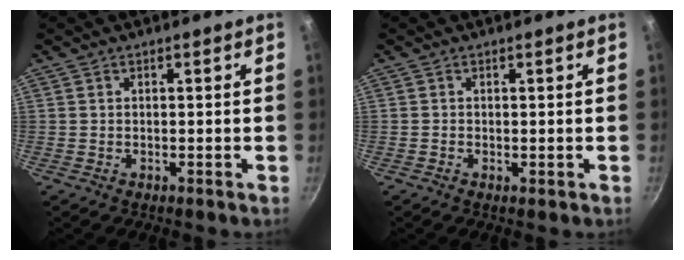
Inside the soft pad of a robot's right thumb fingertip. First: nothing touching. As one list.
[{"total": 0.0}]